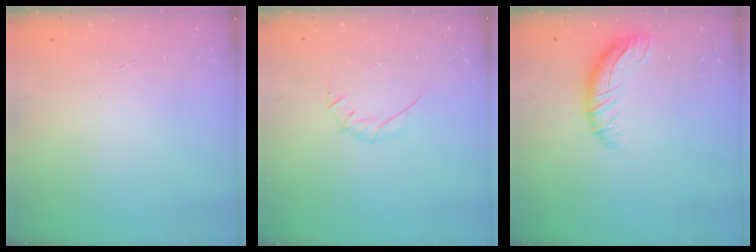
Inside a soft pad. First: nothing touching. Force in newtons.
{"total": 4.2, "press": 4.1, "slide": 1.2}
{"total": 10.2, "press": 10.2, "slide": 0.7}